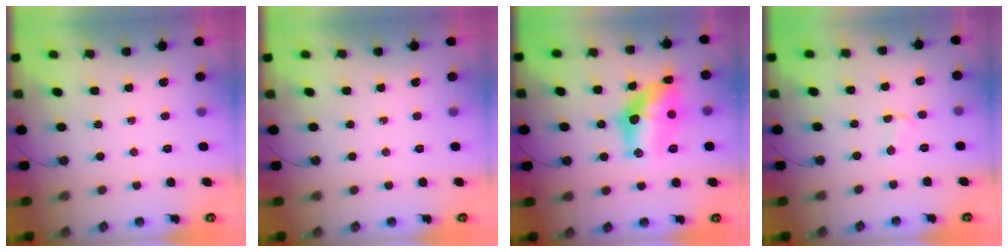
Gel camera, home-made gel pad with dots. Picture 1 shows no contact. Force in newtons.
{"total": 0.0}
{"total": 14.5, "press": 14.5, "slide": 0.7}
{"total": 2.1, "press": 2.1, "slide": 0.2}